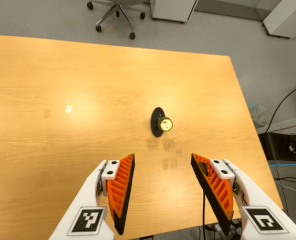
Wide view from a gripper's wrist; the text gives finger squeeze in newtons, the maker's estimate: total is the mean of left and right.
{"total": 0.0}